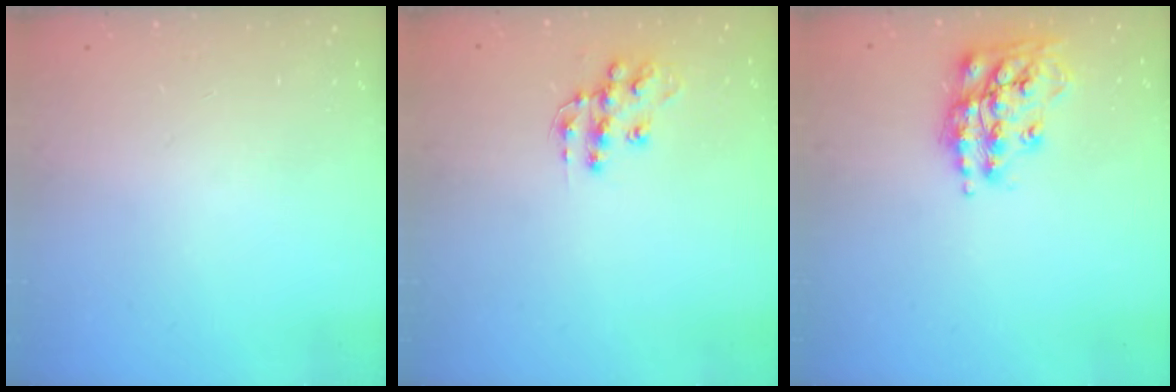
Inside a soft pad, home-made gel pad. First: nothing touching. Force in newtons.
{"total": 10.6, "press": 10.6, "slide": 0.6}
{"total": 14.8, "press": 14.7, "slide": 1.5}